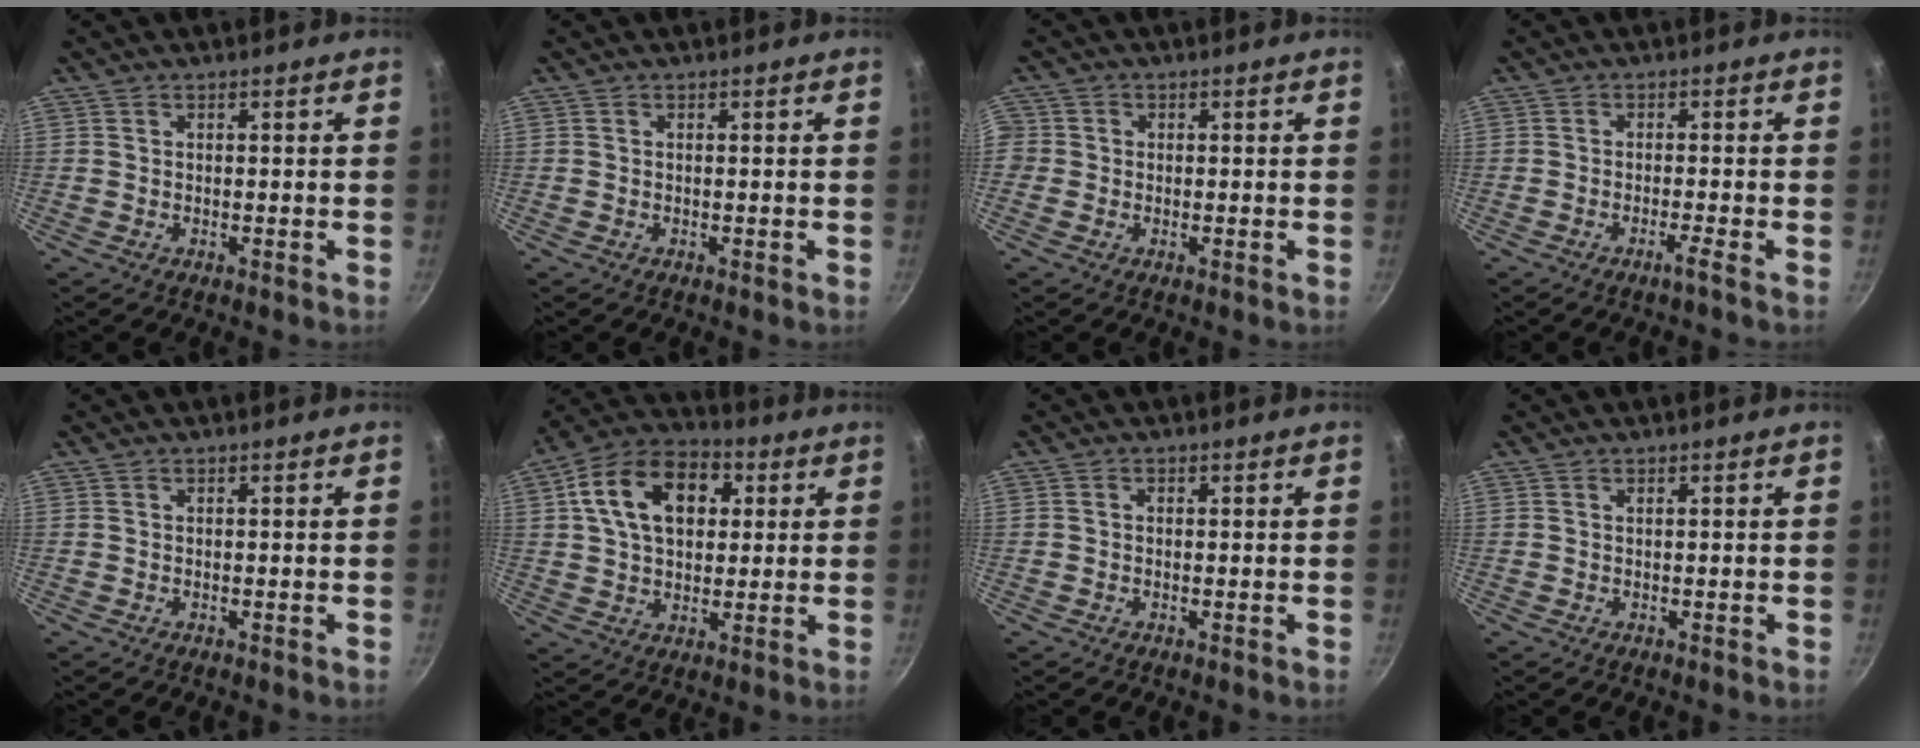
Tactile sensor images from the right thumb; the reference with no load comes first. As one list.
[{"total": 0.0}, {"total": 2.4, "force": [-0.6, 2.3, 0.5], "torque": [-0.001, 0.008, -0.015]}, {"total": 2.0, "force": [-1.3, -0.6, 1.4], "torque": [-0.034, 0.009, -0.023]}, {"total": 0.0}, {"total": 16.5, "force": [4.4, 11.1, 11.3], "torque": [-0.168, 0.018, 0.059]}, {"total": 0.5, "force": [0.0, 0.4, 0.3], "torque": [-0.005, 0.004, 0.000]}, {"total": 0.0}]